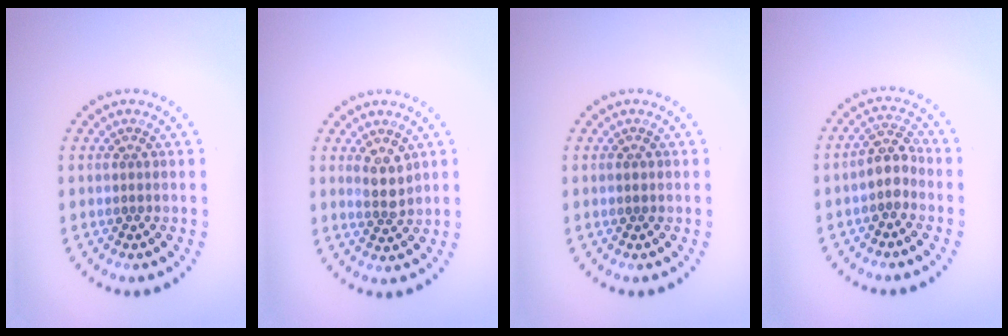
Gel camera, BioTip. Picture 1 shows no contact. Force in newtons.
{"total": 2.3, "press": 2.0, "slide": 1.1}
{"total": 0.5, "press": 0.5, "slide": 0.1}
{"total": 2.4, "press": 2.0, "slide": 1.3}